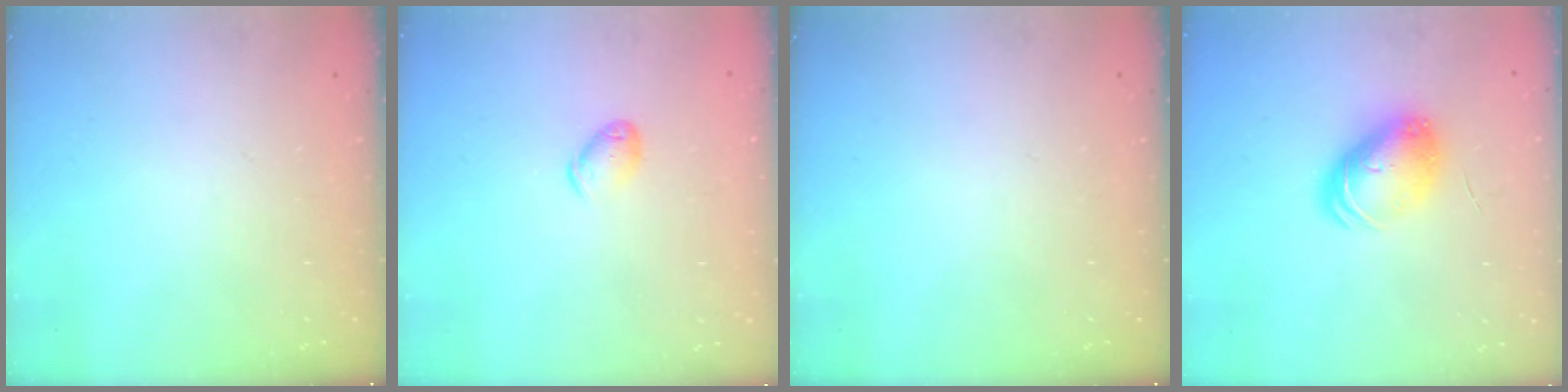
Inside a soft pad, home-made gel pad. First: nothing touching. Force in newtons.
{"total": 5.6, "press": 5.5, "slide": 0.9}
{"total": 0.0}
{"total": 9.8, "press": 9.8, "slide": 0.5}